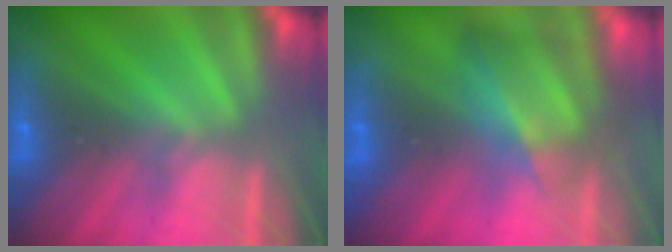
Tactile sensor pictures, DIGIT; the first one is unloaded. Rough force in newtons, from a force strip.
{"total": 4.6}